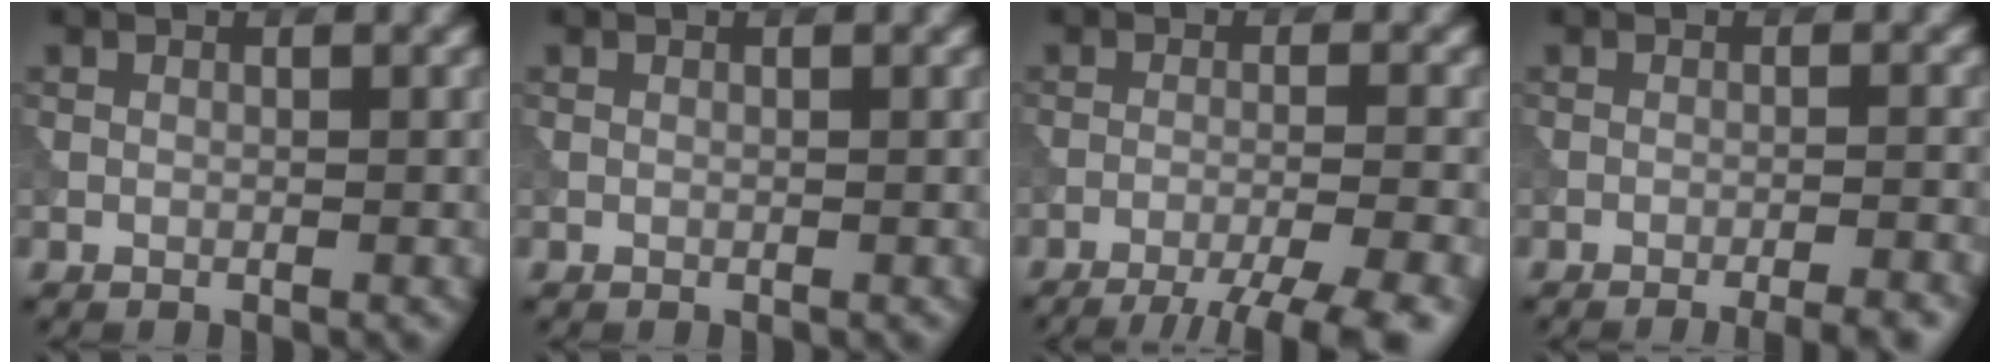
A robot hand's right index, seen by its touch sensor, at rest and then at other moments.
{"total": 0.0}
{"total": 8.2, "force": [-6.4, 1.5, 4.9], "torque": [-0.070, -0.011, -0.085]}
{"total": 4.7, "force": [-3.5, 1.2, 2.9], "torque": [-0.026, 0.010, -0.043]}